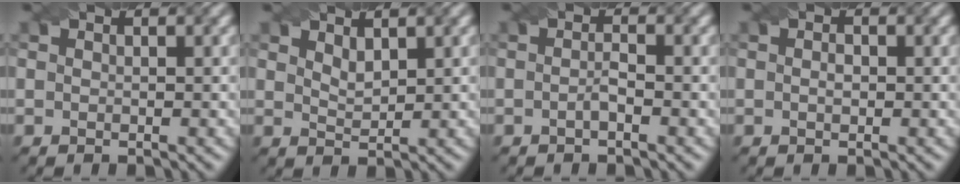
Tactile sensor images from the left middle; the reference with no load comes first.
{"total": 1.6, "force": [1.2, 0.6, 0.9], "torque": [-0.019, -0.003, 0.027]}
{"total": 1.1, "force": [-0.5, 0.2, 1.0], "torque": [-0.020, 0.002, -0.010]}
{"total": 0.9, "force": [-0.1, 0.5, 0.7], "torque": [-0.013, 0.000, -0.002]}